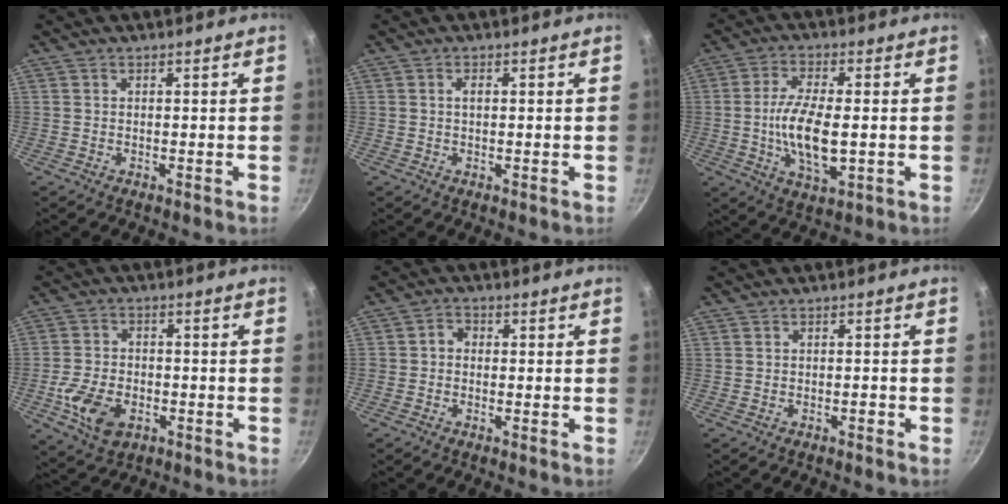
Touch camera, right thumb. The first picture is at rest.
{"total": 1.2, "force": [0.2, 0.6, 1.1], "torque": [-0.020, 0.002, 0.002]}
{"total": 11.5, "force": [-1.0, 4.7, 10.4], "torque": [-0.201, -0.001, -0.020]}
{"total": 9.8, "force": [-3.3, 6.4, 6.6], "torque": [-0.122, 0.011, -0.061]}
{"total": 2.2, "force": [-0.4, 1.9, 1.1], "torque": [-0.011, 0.010, -0.015]}
{"total": 0.8, "force": [-0.6, 0.3, 0.4], "torque": [-0.008, 0.009, -0.008]}